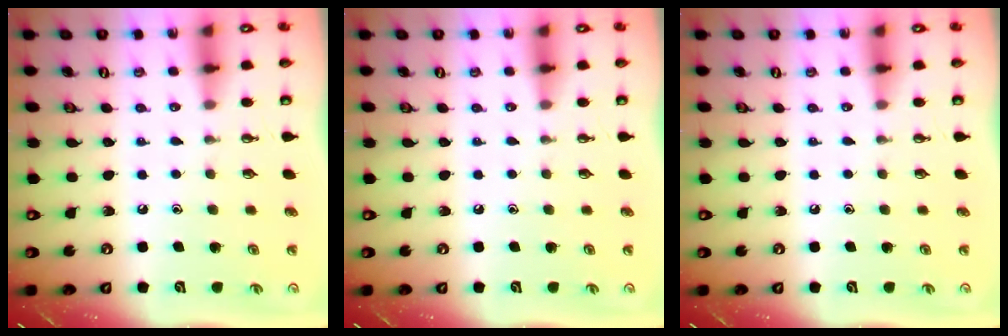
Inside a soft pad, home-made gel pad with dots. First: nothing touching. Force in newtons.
{"total": 0.0}
{"total": 0.0}